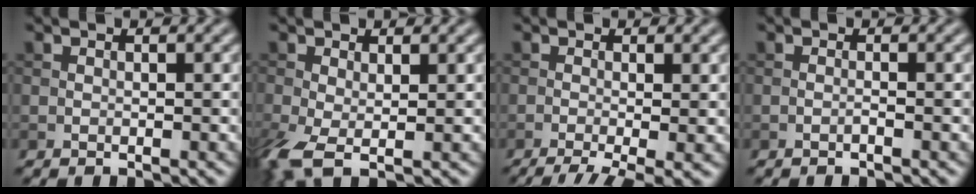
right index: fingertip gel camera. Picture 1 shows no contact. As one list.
[{"total": 4.3, "force": [-1.1, 2.2, 3.5], "torque": [-0.097, -0.013, -0.023]}, {"total": 5.5, "force": [-2.8, 1.5, 4.6], "torque": [-0.067, -0.009, -0.044]}, {"total": 0.6, "force": [-0.4, 0.0, 0.4], "torque": [-0.009, 0.001, -0.008]}]